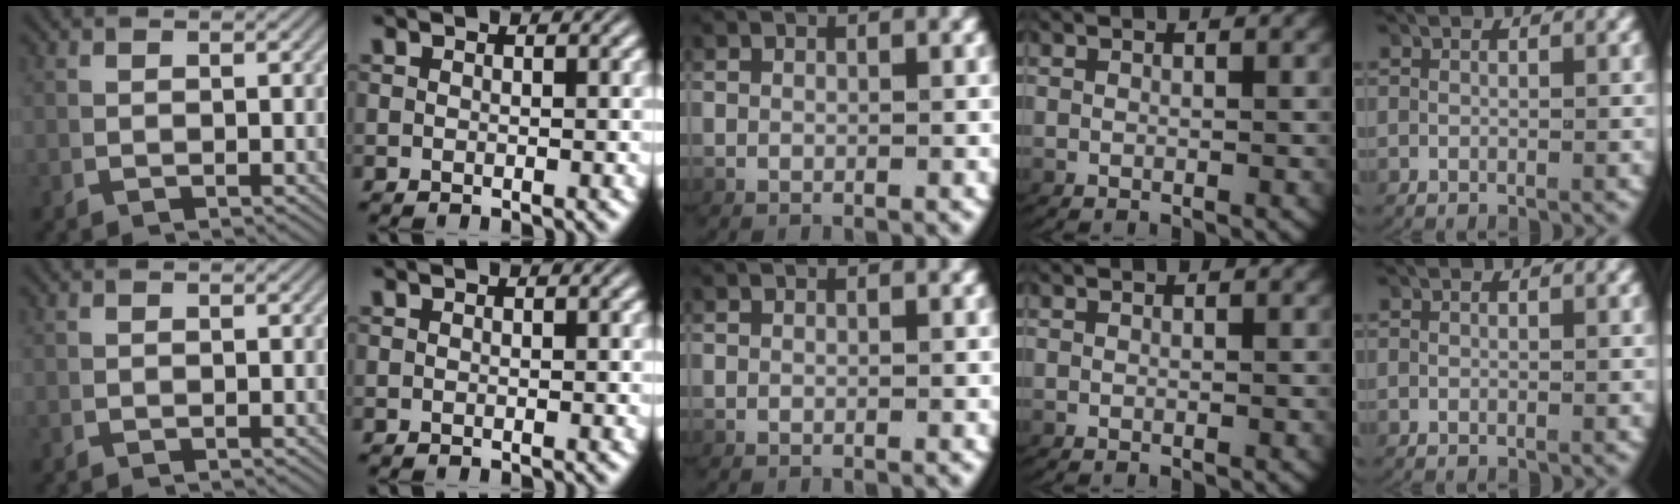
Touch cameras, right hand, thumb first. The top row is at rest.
{}